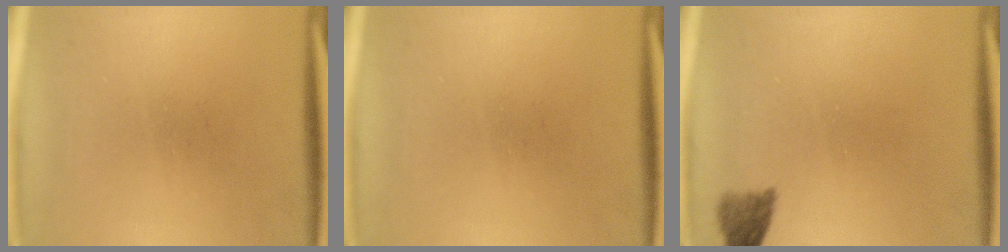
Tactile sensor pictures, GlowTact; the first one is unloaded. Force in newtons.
{"total": 0.0}
{"total": 2.5}